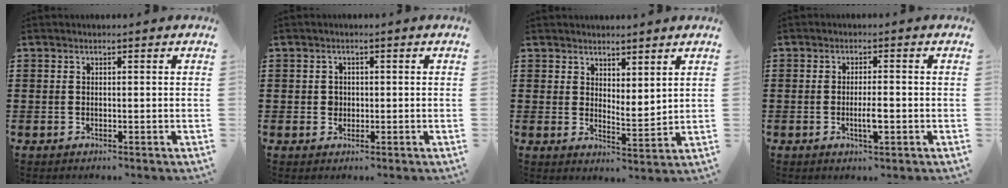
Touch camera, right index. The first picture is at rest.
{"total": 1.6, "force": [0.0, 1.5, 0.6], "torque": [-0.015, 0.006, -0.001]}
{"total": 3.1, "force": [3.1, 0.5, -0.1], "torque": [-0.008, -0.008, 0.060]}
{"total": 3.3, "force": [-0.9, 0.7, 3.1], "torque": [-0.053, 0.001, -0.015]}